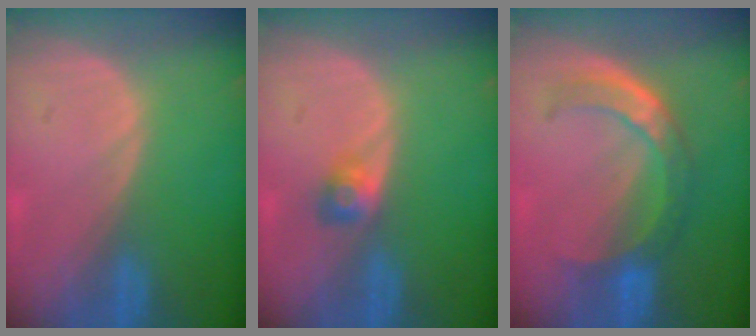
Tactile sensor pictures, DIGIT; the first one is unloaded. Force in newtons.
{"total": 2.4, "press": 2.2, "slide": 1.0}
{"total": 7.3, "press": 6.4, "slide": 3.5}